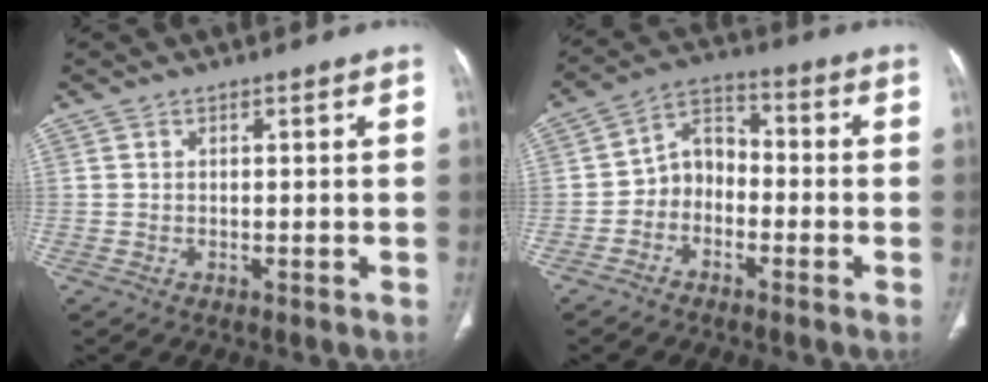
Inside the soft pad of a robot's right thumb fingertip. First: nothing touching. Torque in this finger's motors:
{"motor_torque": [-0.22, 0.17, -0.23, 0.11, 0.03]}